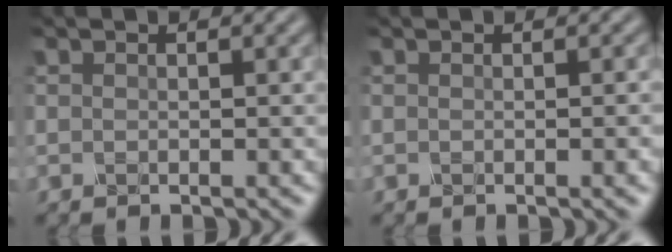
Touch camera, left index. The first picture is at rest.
{"total": 1.6, "force": [-0.1, 0.4, 1.5], "torque": [-0.014, 0.000, -0.004]}